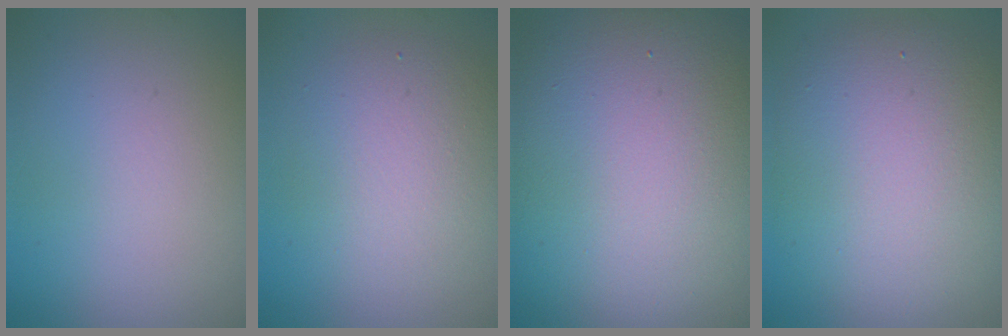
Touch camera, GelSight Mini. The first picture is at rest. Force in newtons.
{"total": 4.6, "press": 4.5, "slide": 0.4}
{"total": 17.8, "press": 17.8, "slide": 1.3}
{"total": 9.8, "press": 9.8, "slide": 0.8}